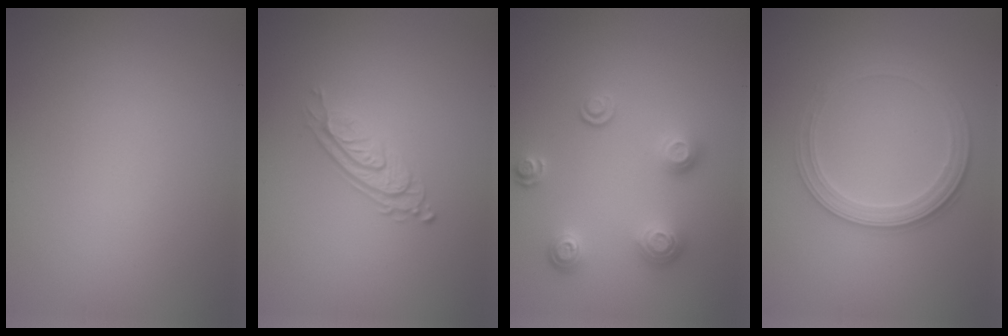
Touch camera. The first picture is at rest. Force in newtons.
{"total": 2.9, "press": 1.9, "slide": 2.2}
{"total": 3.2, "press": 2.5, "slide": 2.0}
{"total": 2.8, "press": 2.6, "slide": 1.1}